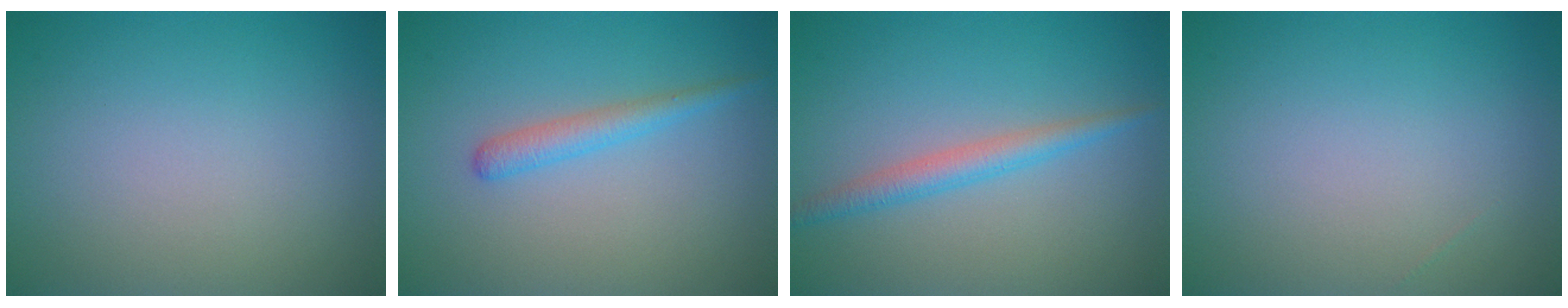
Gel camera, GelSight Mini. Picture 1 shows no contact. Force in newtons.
{"total": 1.9, "press": 1.9, "slide": 0.1}
{"total": 2.3, "press": 2.3, "slide": 0.1}
{"total": 0.0}